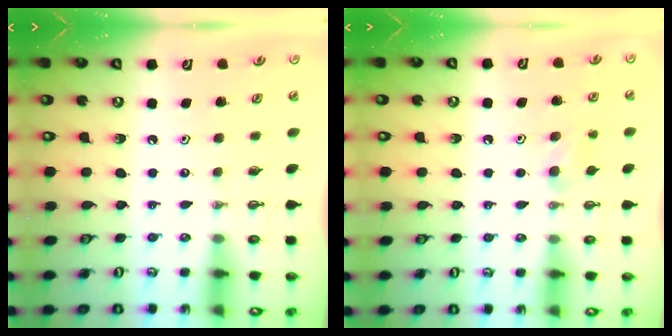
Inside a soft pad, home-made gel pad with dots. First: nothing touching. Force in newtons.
{"total": 4.6, "press": 4.2, "slide": 1.8}